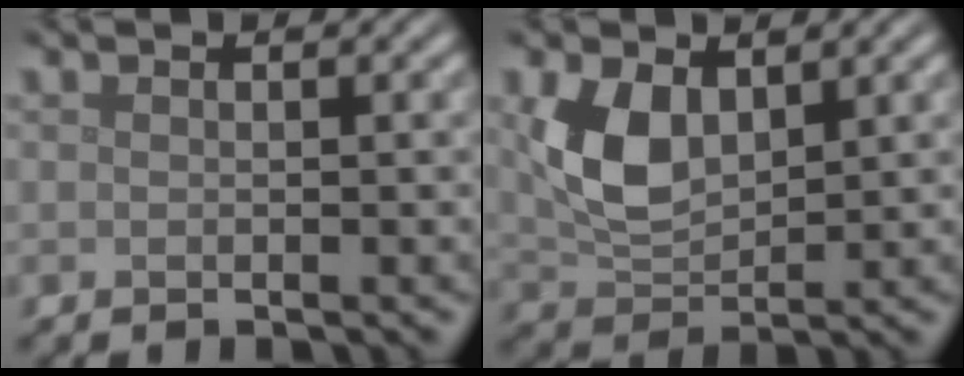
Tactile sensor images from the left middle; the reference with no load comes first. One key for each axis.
{"total": 4.9, "fx": 1.6, "fy": 2.9, "fz": 3.6, "tx": -0.090, "ty": -0.001, "tz": 0.037}